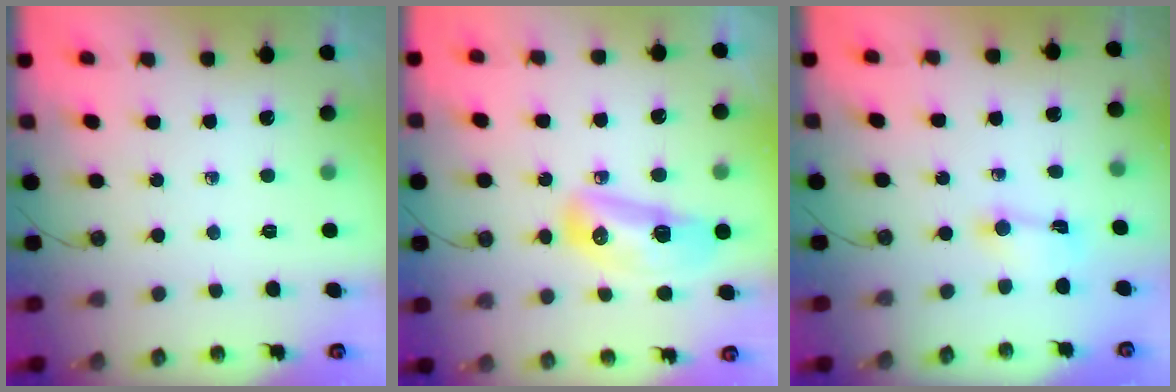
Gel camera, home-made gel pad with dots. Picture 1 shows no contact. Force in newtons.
{"total": 14.2, "press": 12.9, "slide": 6.0}
{"total": 1.8, "press": 1.7, "slide": 0.5}